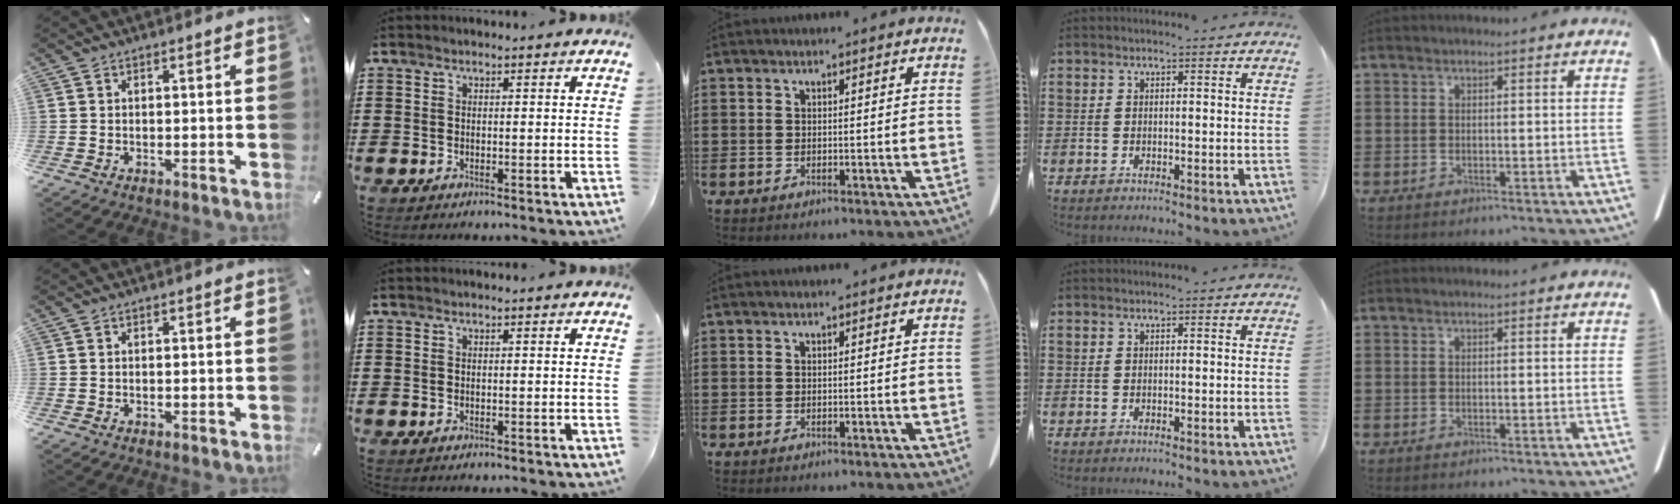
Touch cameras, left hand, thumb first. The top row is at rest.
{}